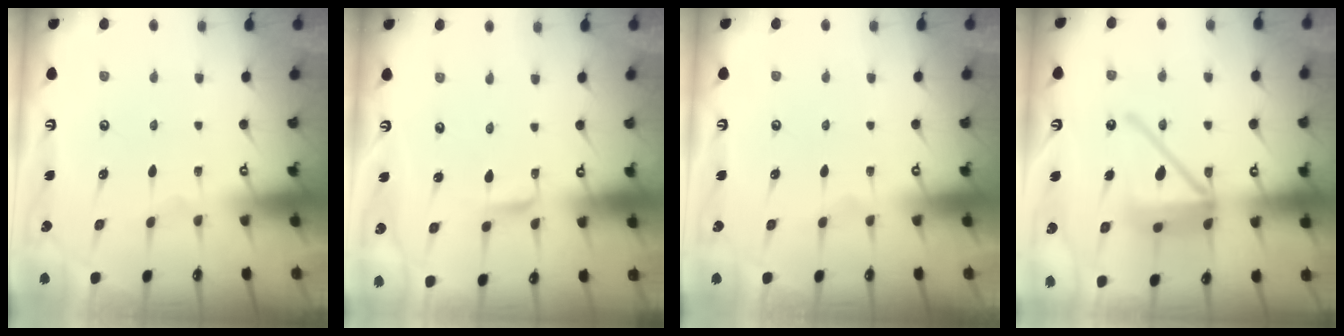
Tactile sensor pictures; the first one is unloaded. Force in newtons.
{"total": 1.9, "press": 1.9, "slide": 0.2}
{"total": 0.0}
{"total": 16.8, "press": 16.7, "slide": 1.9}